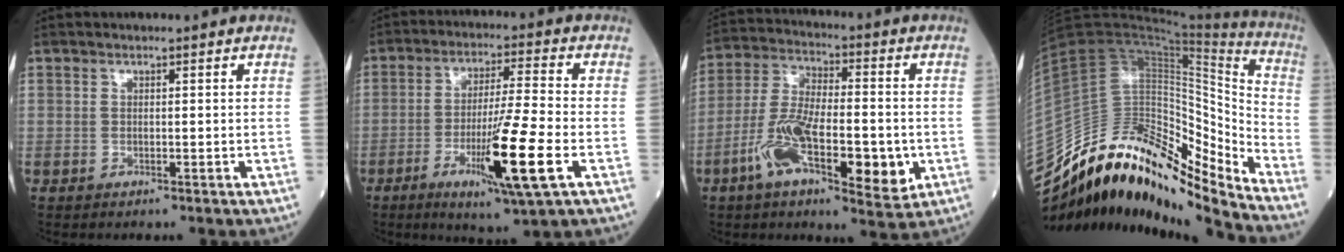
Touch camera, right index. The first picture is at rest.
{"total": 12.9, "force": [-4.5, -0.5, 12.0], "torque": [-0.215, -0.025, -0.080]}
{"total": 15.7, "force": [-4.7, 5.2, 14.1], "torque": [-0.261, -0.004, -0.079]}
{"total": 23.7, "force": [-20.9, 3.0, 10.8], "torque": [-0.196, 0.057, -0.351]}